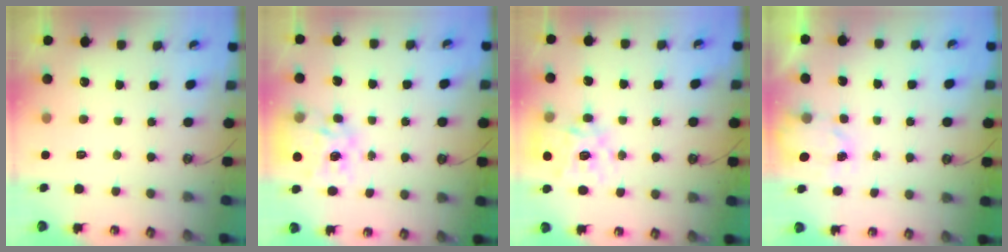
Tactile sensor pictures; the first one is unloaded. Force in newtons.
{"total": 15.4, "press": 15.3, "slide": 1.5}
{"total": 16.8, "press": 16.7, "slide": 1.8}
{"total": 1.6, "press": 1.6, "slide": 0.3}